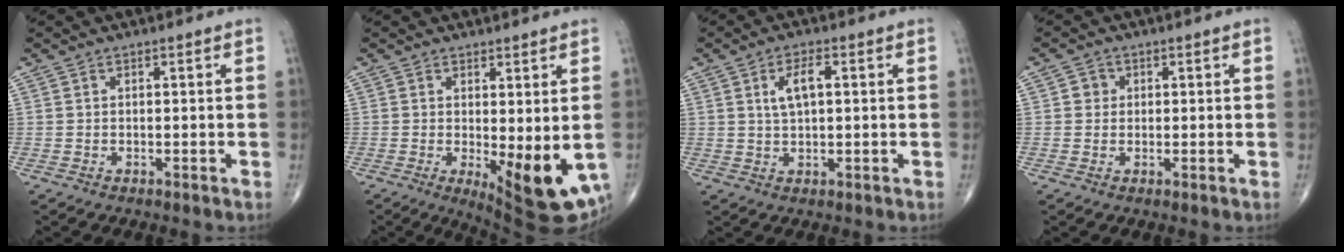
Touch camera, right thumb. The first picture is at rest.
{"total": 11.7, "force": [-1.7, 3.8, 10.9], "torque": [-0.141, -0.028, -0.011]}
{"total": 4.9, "force": [1.2, 2.1, 4.2], "torque": [-0.079, 0.003, 0.021]}
{"total": 2.1, "force": [0.3, 2.0, 0.6], "torque": [0.003, 0.003, 0.001]}